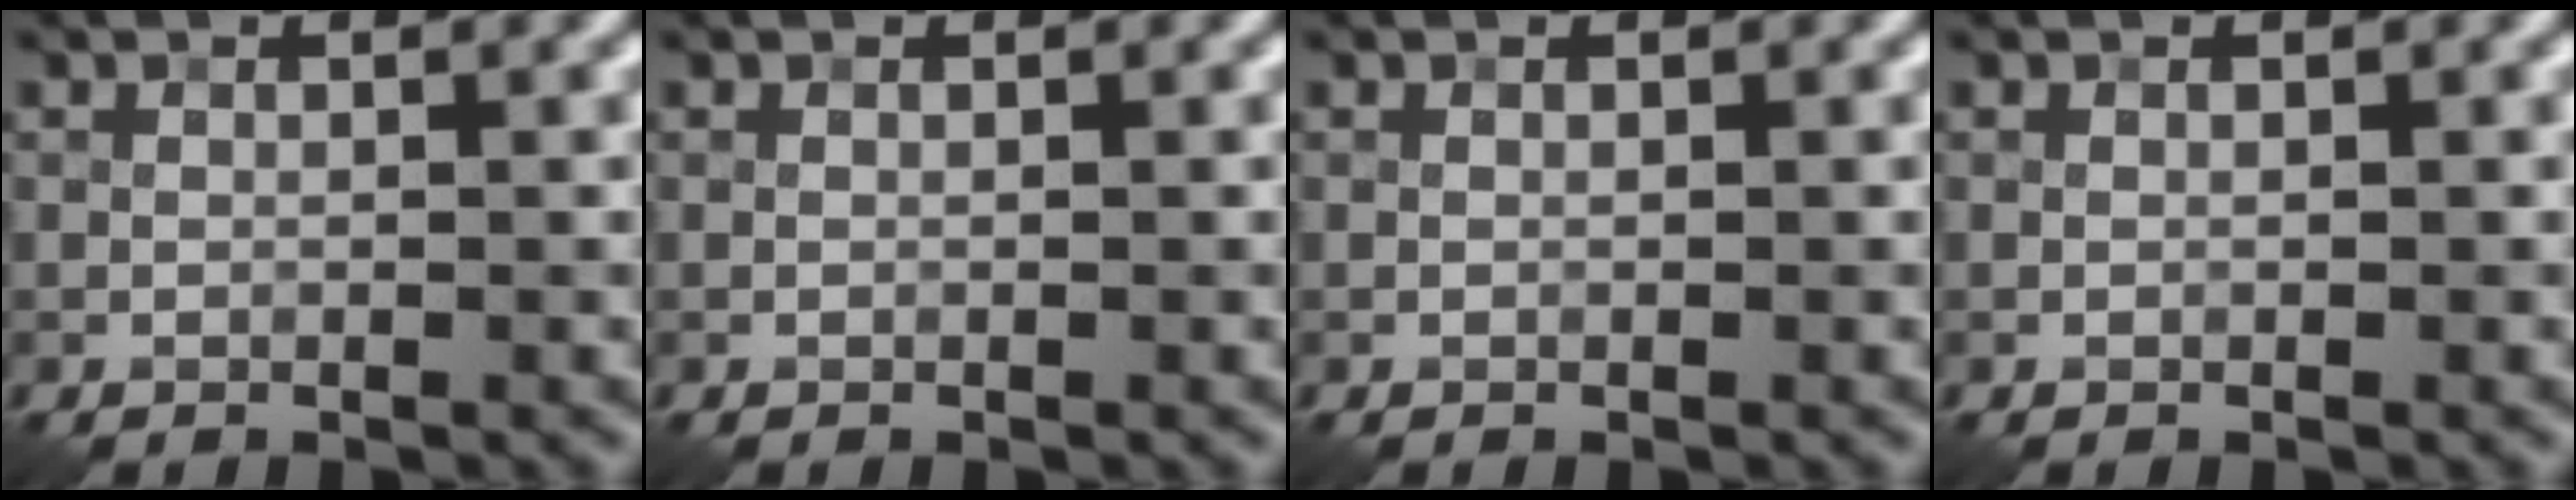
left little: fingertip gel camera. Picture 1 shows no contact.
{"total": 0.0}
{"total": 0.0}
{"total": 0.0}